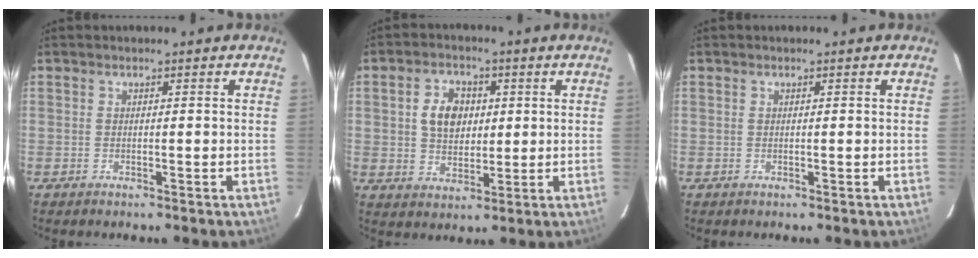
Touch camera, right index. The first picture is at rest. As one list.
[{"total": 7.5, "force": [1.4, 5.5, 4.8], "torque": [-0.090, 0.017, 0.030]}, {"total": 0.0}]